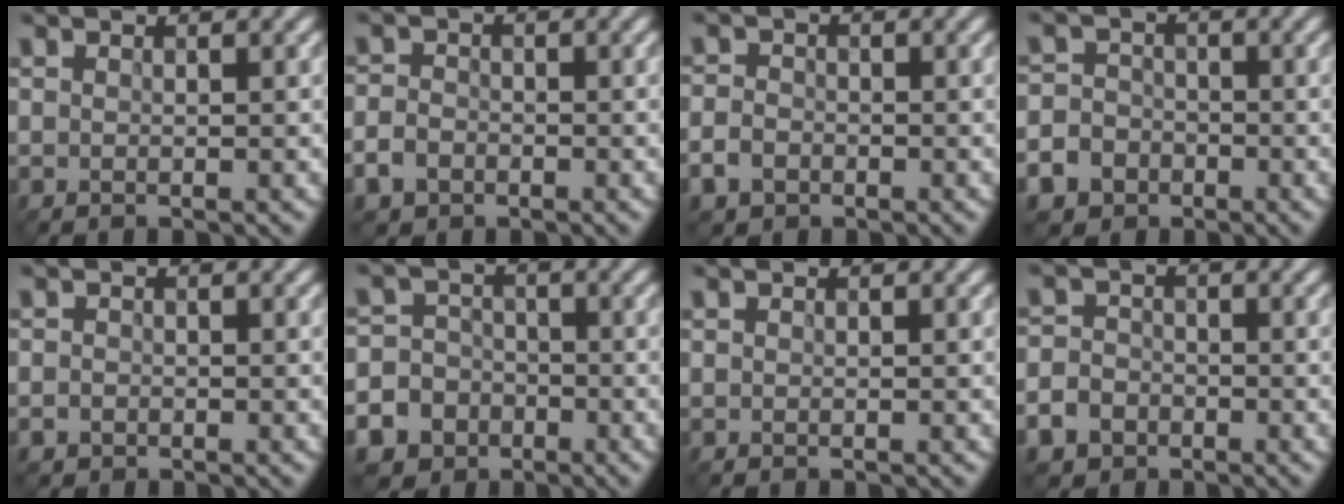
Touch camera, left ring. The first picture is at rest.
{"total": 2.7, "force": [-1.5, 2.0, 1.1], "torque": [-0.018, -0.006, -0.033]}
{"total": 2.4, "force": [-1.3, 1.8, 1.0], "torque": [-0.022, -0.005, -0.029]}
{"total": 7.0, "force": [-4.0, 5.6, 1.5], "torque": [-0.027, -0.024, -0.086]}
{"total": 0.9, "force": [-0.5, 0.7, 0.2], "torque": [0.001, -0.005, -0.012]}
{"total": 9.7, "force": [-5.4, 8.0, 1.5], "torque": [-0.042, -0.033, -0.109]}
{"total": 0.0}
{"total": 5.2, "force": [-3.0, 4.0, 1.4], "torque": [-0.014, -0.015, -0.066]}